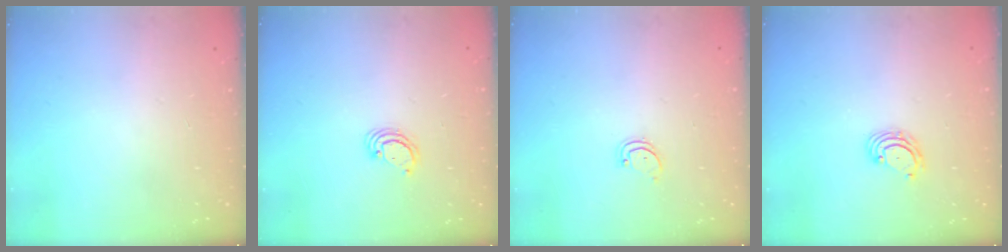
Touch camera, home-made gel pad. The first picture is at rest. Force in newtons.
{"total": 2.7, "press": 2.7, "slide": 0.2}
{"total": 2.3, "press": 2.3, "slide": 0.1}
{"total": 2.8, "press": 2.8, "slide": 0.3}